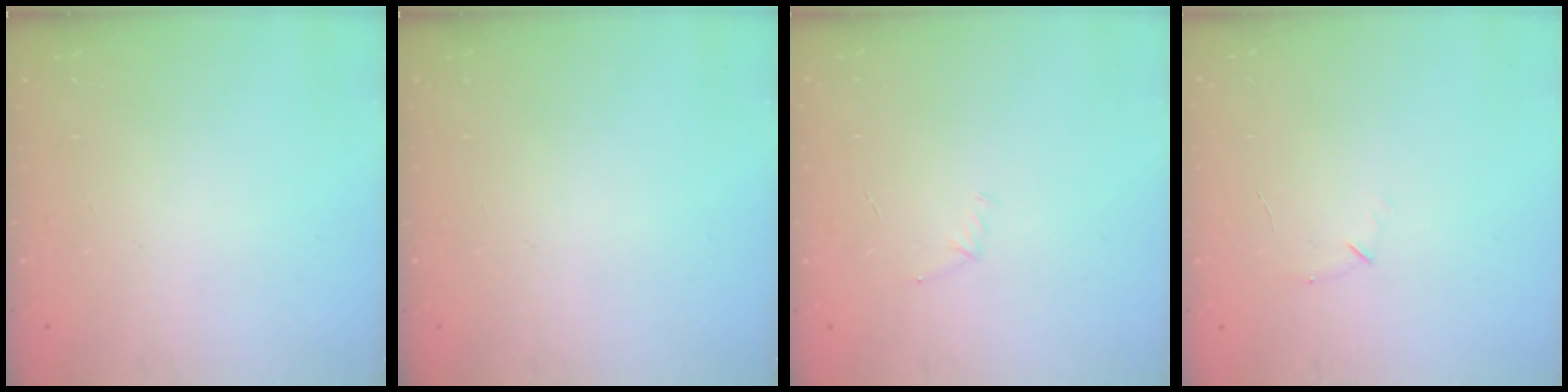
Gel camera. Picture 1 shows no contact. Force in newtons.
{"total": 0.0}
{"total": 4.2, "press": 4.0, "slide": 1.1}
{"total": 4.3, "press": 4.1, "slide": 1.1}